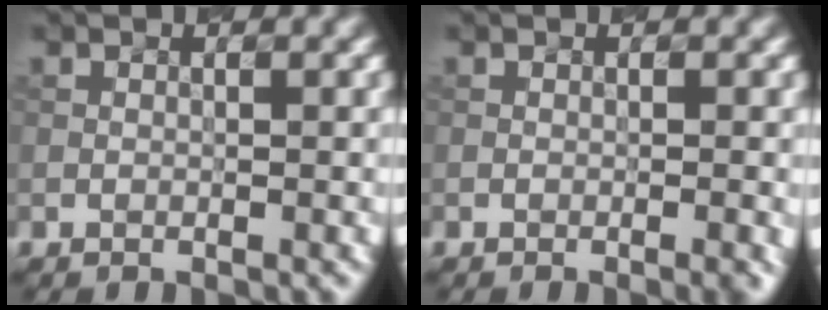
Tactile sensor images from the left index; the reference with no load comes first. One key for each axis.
{"total": 1.9, "fx": -0.5, "fy": 0.7, "fz": 1.7, "tx": -0.005, "ty": 0.016, "tz": -0.006}